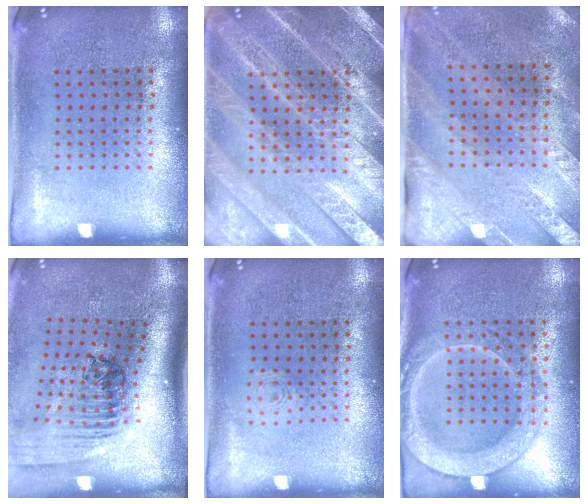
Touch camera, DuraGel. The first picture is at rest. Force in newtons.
{"total": 4.6, "press": 4.6, "slide": 0.5}
{"total": 2.5, "press": 2.1, "slide": 1.3}
{"total": 2.5, "press": 1.8, "slide": 1.7}
{"total": 0.6, "press": 0.6, "slide": 0.1}
{"total": 2.0, "press": 2.0, "slide": 0.2}